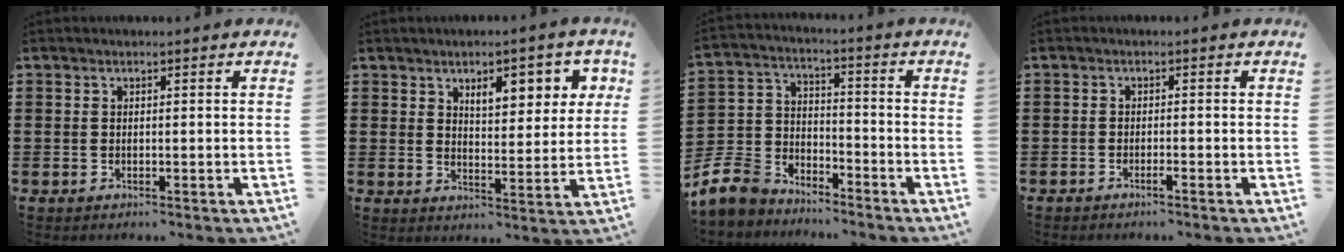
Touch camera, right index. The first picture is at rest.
{"total": 6.3, "force": [3.3, 2.7, 4.6], "torque": [-0.069, -0.002, 0.049]}
{"total": 7.6, "force": [-6.9, 2.7, 1.7], "torque": [-0.062, 0.013, -0.146]}
{"total": 1.0, "force": [-0.9, 0.0, 0.3], "torque": [-0.007, -0.001, -0.018]}